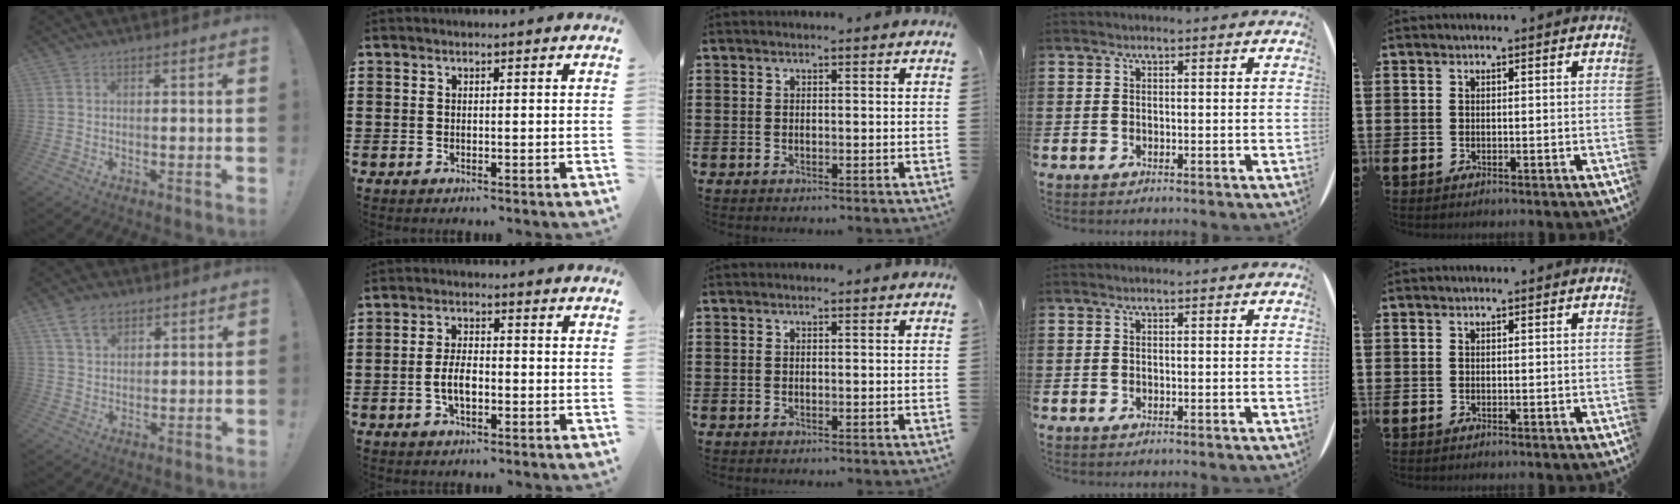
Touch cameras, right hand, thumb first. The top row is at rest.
{"thumb": {"total": 7.5, "force": [4.5, 4.7, 3.8], "torque": [-0.064, -0.011, 0.087]}, "index": {"total": 4.3, "force": [-0.9, 2.0, 3.7], "torque": [-0.086, 0.000, -0.022]}}